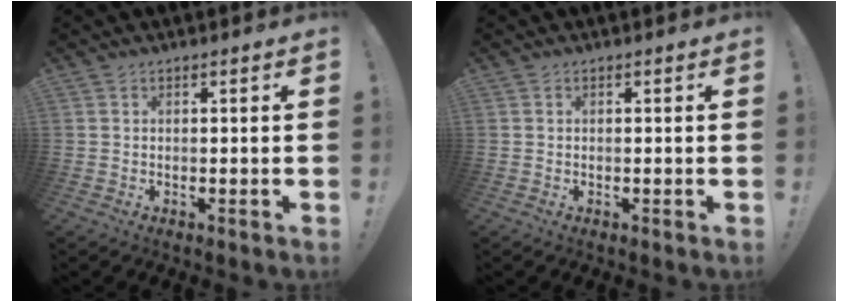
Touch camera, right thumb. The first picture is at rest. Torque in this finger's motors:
{"motor_torque": [0.10, -0.05, -0.21, 0.12, 0.00]}